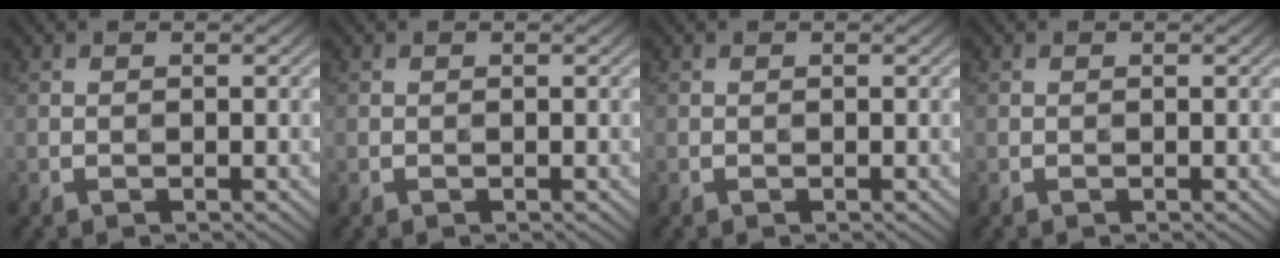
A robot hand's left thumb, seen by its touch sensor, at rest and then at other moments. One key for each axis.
{"total": 0.0}
{"total": 0.0}
{"total": 0.0}